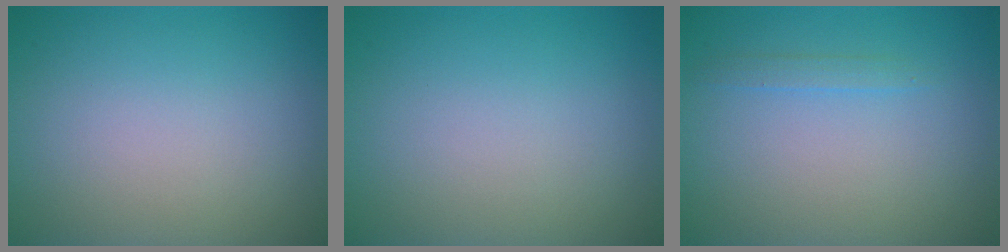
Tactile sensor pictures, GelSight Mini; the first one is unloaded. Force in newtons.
{"total": 0.0}
{"total": 0.9, "press": 0.9, "slide": 0.1}